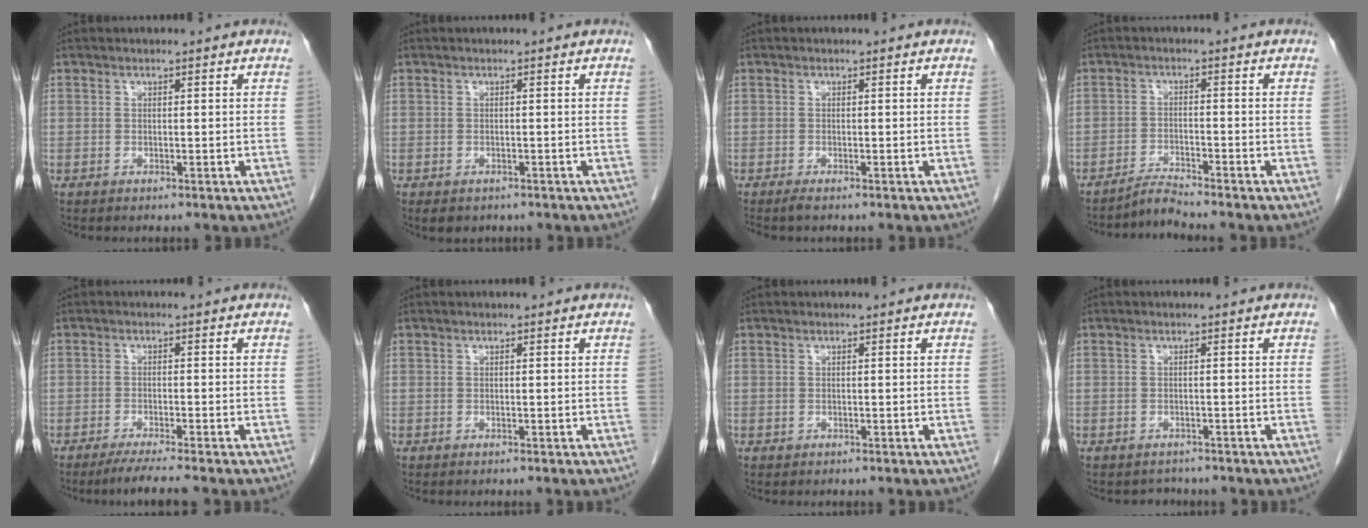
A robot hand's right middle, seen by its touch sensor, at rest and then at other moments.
{"total": 2.6, "force": [-1.8, 1.6, 0.9], "torque": [-0.009, -0.001, -0.020]}
{"total": 0.9, "force": [-0.7, -0.1, 0.5], "torque": [-0.013, -0.004, -0.014]}
{"total": 2.9, "force": [-2.7, -1.1, -0.2], "torque": [0.004, -0.016, -0.051]}
{"total": 4.4, "force": [-3.6, -0.7, 2.5], "torque": [-0.043, -0.015, -0.062]}
{"total": 0.0}
{"total": 0.0}
{"total": 1.6, "force": [-1.4, 0.7, -0.2], "torque": [-0.004, -0.004, -0.021]}